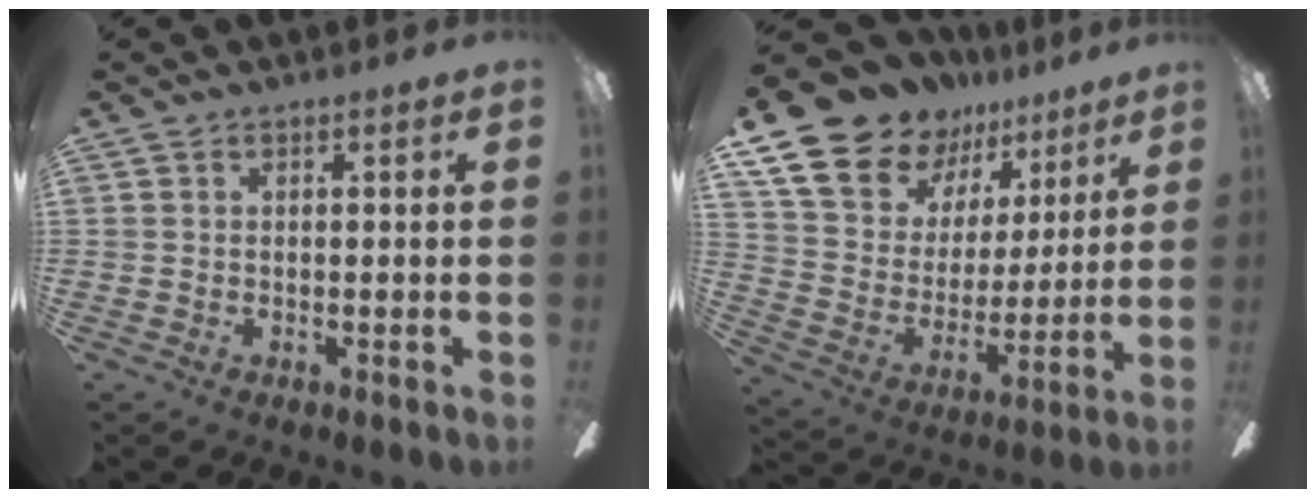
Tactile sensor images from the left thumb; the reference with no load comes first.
{"total": 18.4, "force": [13.8, 10.6, 5.9], "torque": [-0.128, -0.096, 0.266]}